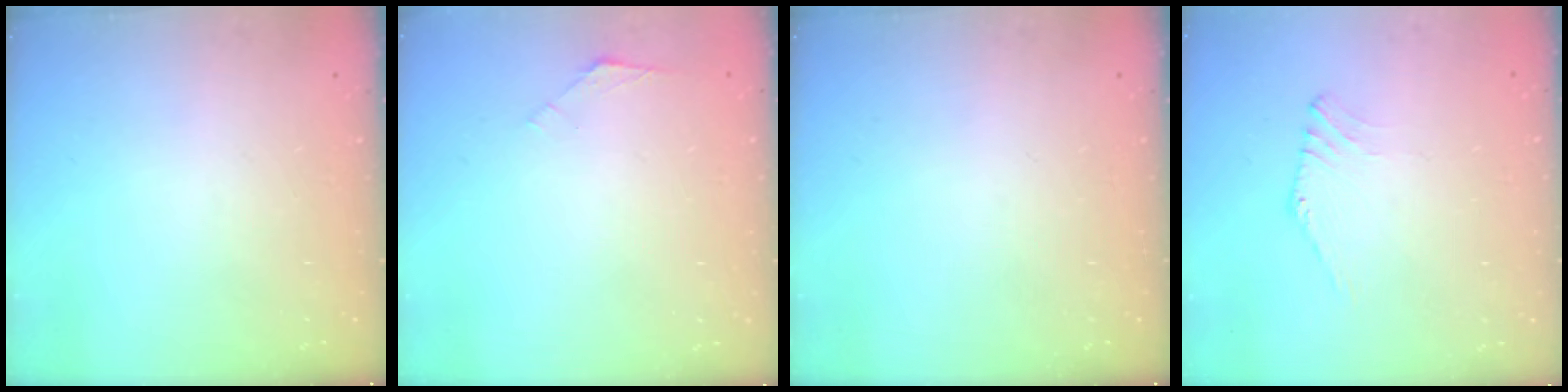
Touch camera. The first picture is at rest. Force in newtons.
{"total": 2.6, "press": 2.6, "slide": 0.7}
{"total": 0.0}
{"total": 0.8, "press": 0.7, "slide": 0.3}